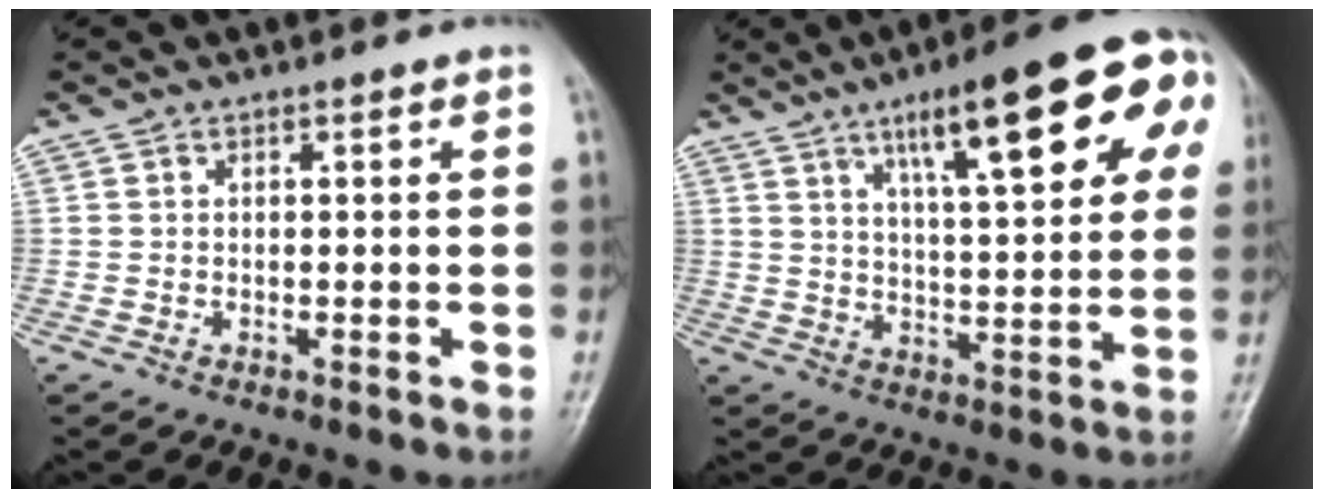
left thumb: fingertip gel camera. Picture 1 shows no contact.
{"total": 20.7, "force": [9.5, 5.4, 17.6], "torque": [-0.218, -0.011, 0.131]}